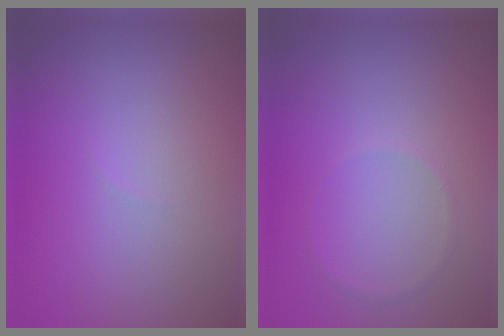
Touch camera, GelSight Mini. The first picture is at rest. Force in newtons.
{"total": 0.5, "press": 0.5, "slide": 0.1}